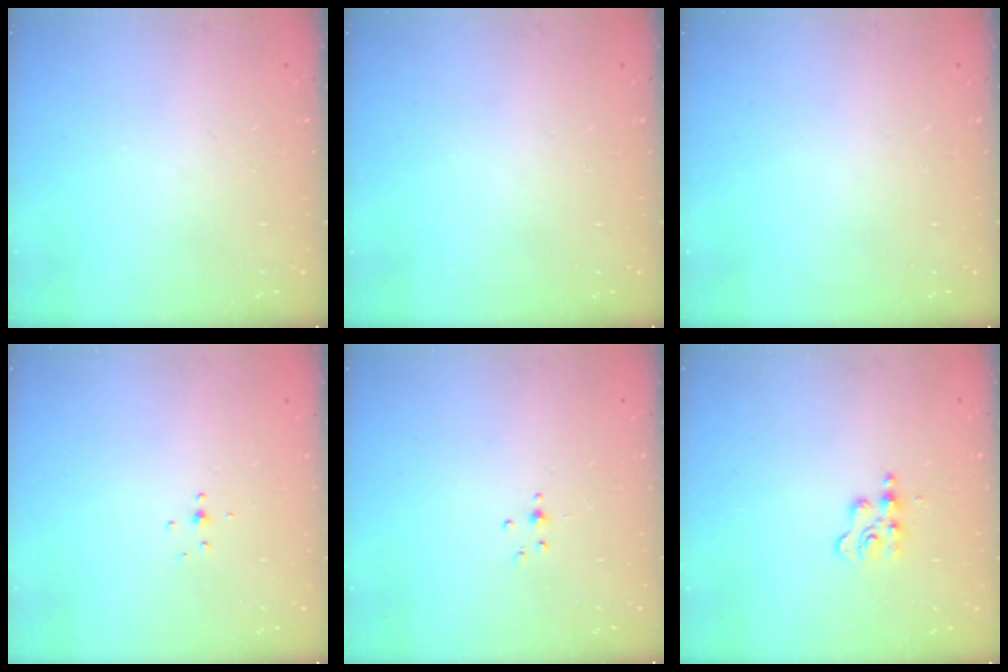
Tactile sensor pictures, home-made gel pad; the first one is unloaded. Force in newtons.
{"total": 0.0}
{"total": 0.0}
{"total": 3.1, "press": 3.0, "slide": 0.7}
{"total": 2.3, "press": 1.9, "slide": 1.3}
{"total": 3.2, "press": 3.2, "slide": 0.5}